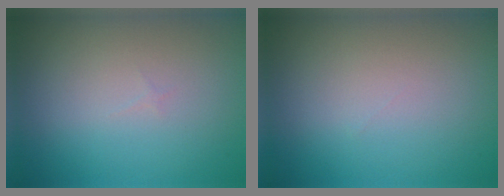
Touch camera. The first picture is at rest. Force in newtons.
{"total": 0.0}